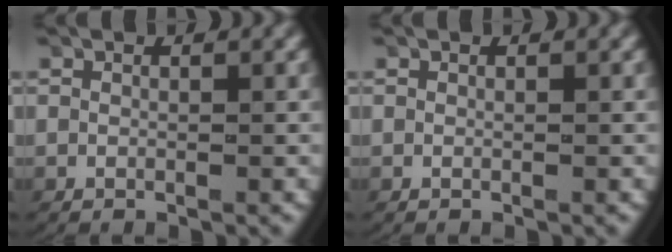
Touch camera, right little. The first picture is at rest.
{"total": 0.0}